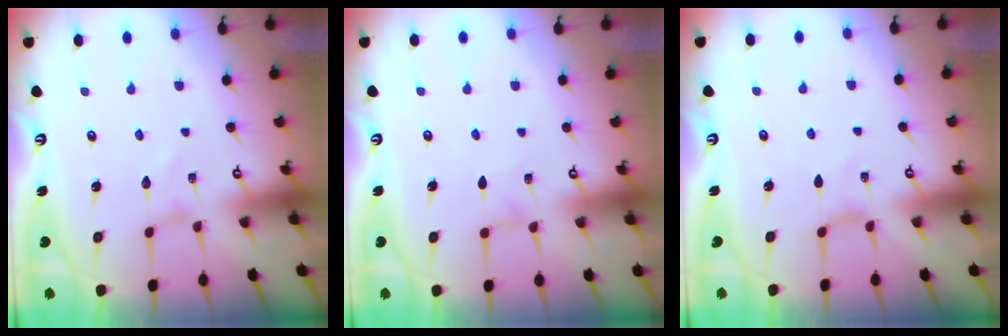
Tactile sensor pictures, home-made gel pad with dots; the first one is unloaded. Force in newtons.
{"total": 0.0}
{"total": 0.8, "press": 0.7, "slide": 0.4}